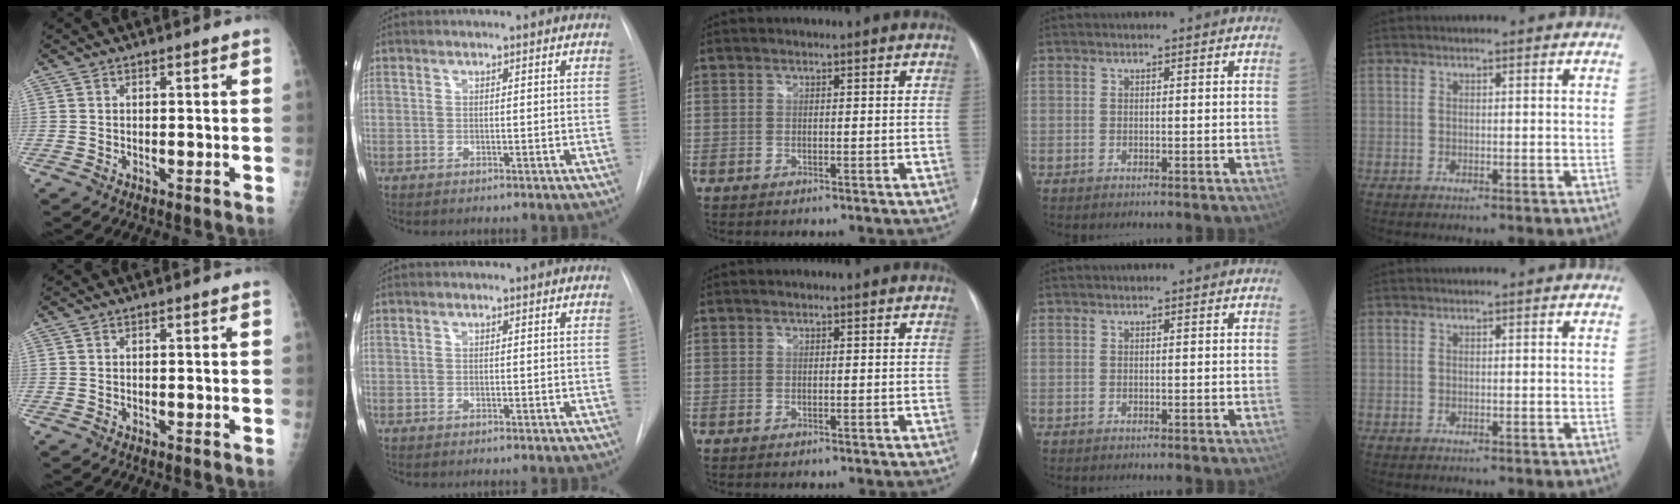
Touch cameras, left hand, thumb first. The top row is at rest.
{}